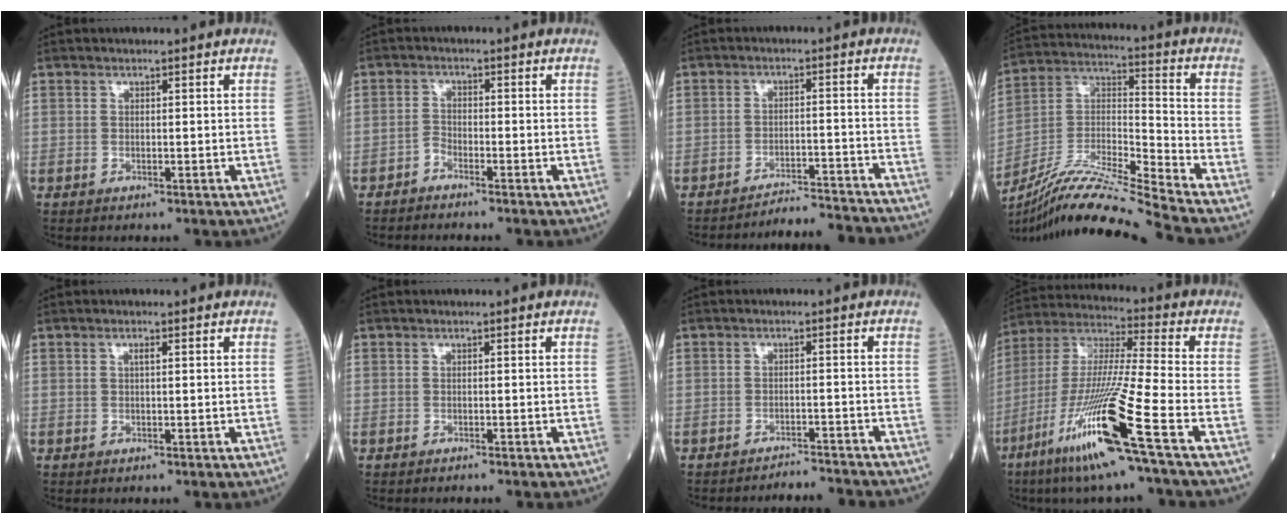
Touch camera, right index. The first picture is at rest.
{"total": 1.6, "force": [-1.5, 0.2, 0.4], "torque": [-0.005, 0.001, -0.032]}
{"total": 10.9, "force": [-10.8, -0.8, 1.0], "torque": [0.003, 0.003, -0.147]}
{"total": 17.3, "force": [-15.6, -2.7, 7.0], "torque": [-0.132, 0.010, -0.282]}
{"total": 0.8, "force": [0.2, 0.0, 0.7], "torque": [-0.015, 0.002, 0.003]}
{"total": 1.7, "force": [-1.5, 0.1, 0.7], "torque": [-0.010, 0.000, -0.018]}
{"total": 5.7, "force": [-5.7, -0.5, 0.1], "torque": [0.003, -0.003, -0.076]}
{"total": 18.4, "force": [-9.1, -1.3, 16.0], "torque": [-0.345, -0.044, -0.179]}